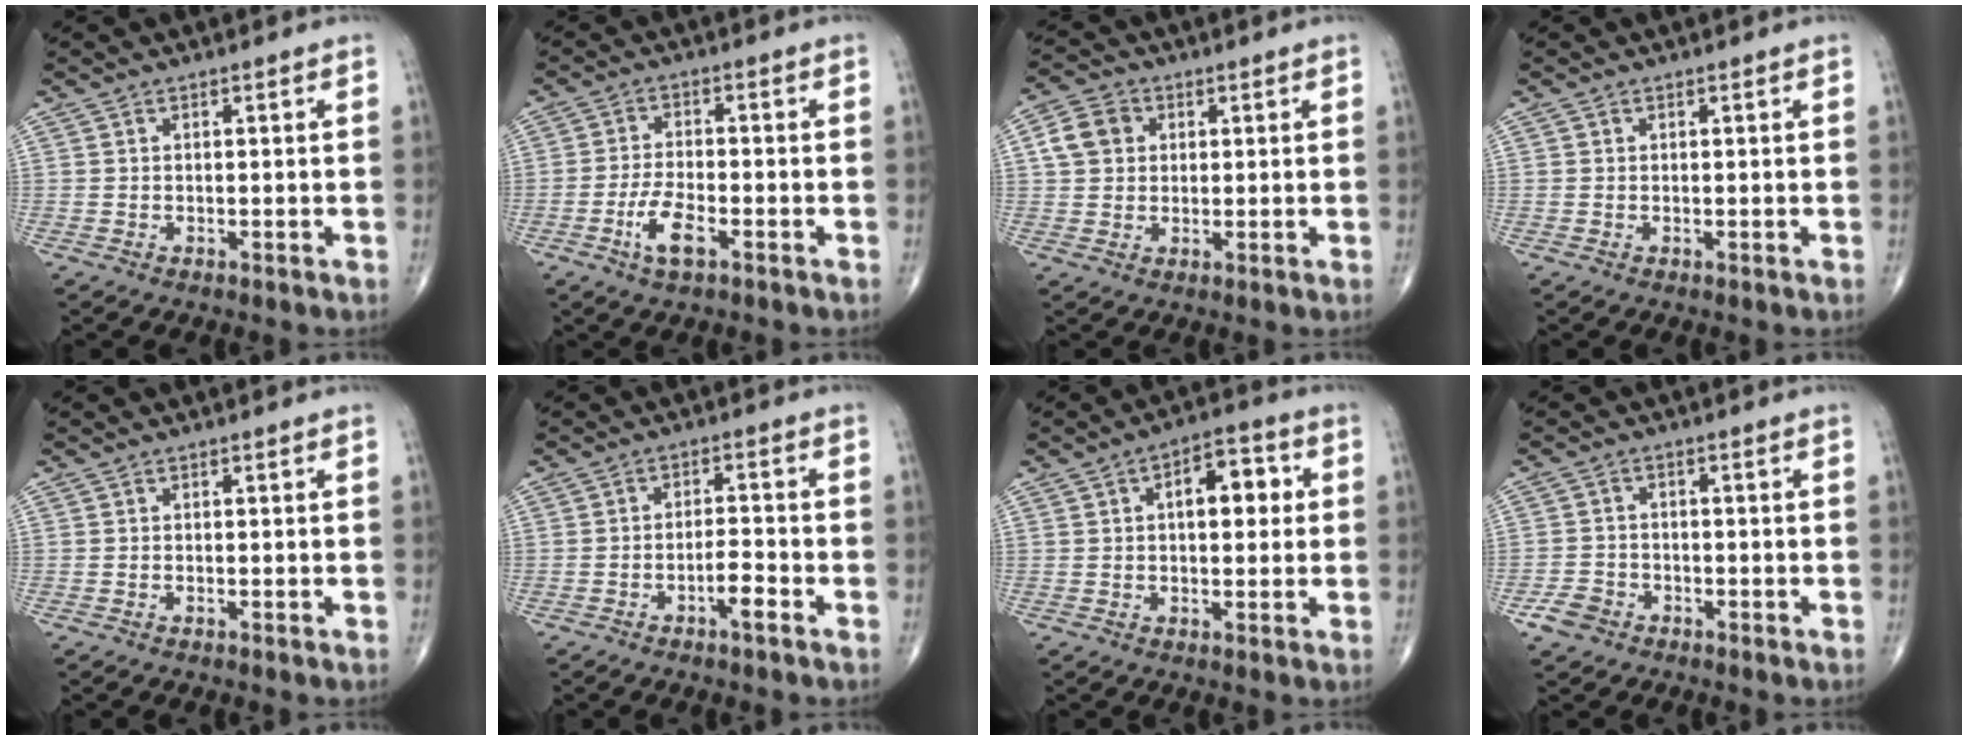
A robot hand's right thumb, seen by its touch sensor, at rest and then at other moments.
{"total": 6.0, "force": [-2.8, 2.1, 4.9], "torque": [-0.098, 0.011, -0.052]}
{"total": 6.3, "force": [1.5, 5.1, 3.2], "torque": [-0.050, 0.006, 0.023]}
{"total": 0.0}
{"total": 0.0}
{"total": 4.2, "force": [-2.1, 0.9, 3.6], "torque": [-0.062, 0.014, -0.037]}
{"total": 8.4, "force": [1.5, 4.5, 7.0], "torque": [-0.075, 0.016, 0.016]}
{"total": 3.8, "force": [-2.3, 2.7, 1.3], "torque": [-0.021, 0.012, -0.041]}